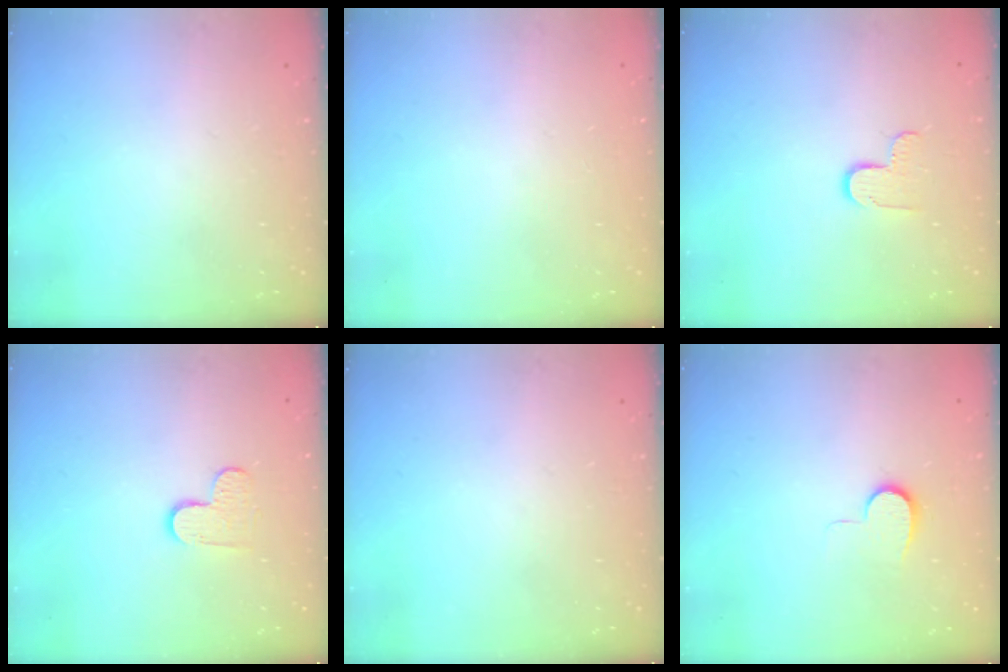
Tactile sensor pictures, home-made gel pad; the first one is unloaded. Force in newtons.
{"total": 0.7, "press": 0.7, "slide": 0.1}
{"total": 6.3, "press": 6.3, "slide": 0.3}
{"total": 5.9, "press": 5.9, "slide": 0.5}
{"total": 0.0}
{"total": 8.0, "press": 7.9, "slide": 0.7}